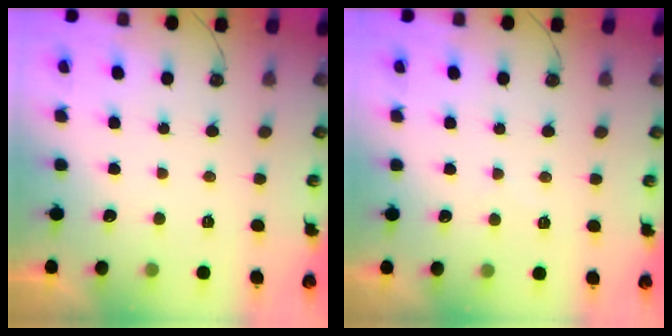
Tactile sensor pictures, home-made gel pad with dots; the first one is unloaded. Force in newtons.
{"total": 4.7, "press": 4.7, "slide": 0.6}